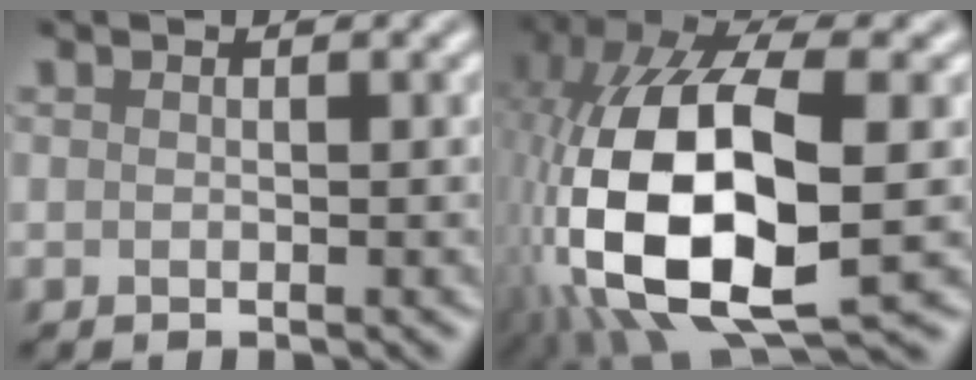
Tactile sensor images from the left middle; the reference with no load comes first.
{"total": 15.7, "force": [-1.9, 8.1, 13.3], "torque": [-0.289, -0.011, -0.027]}